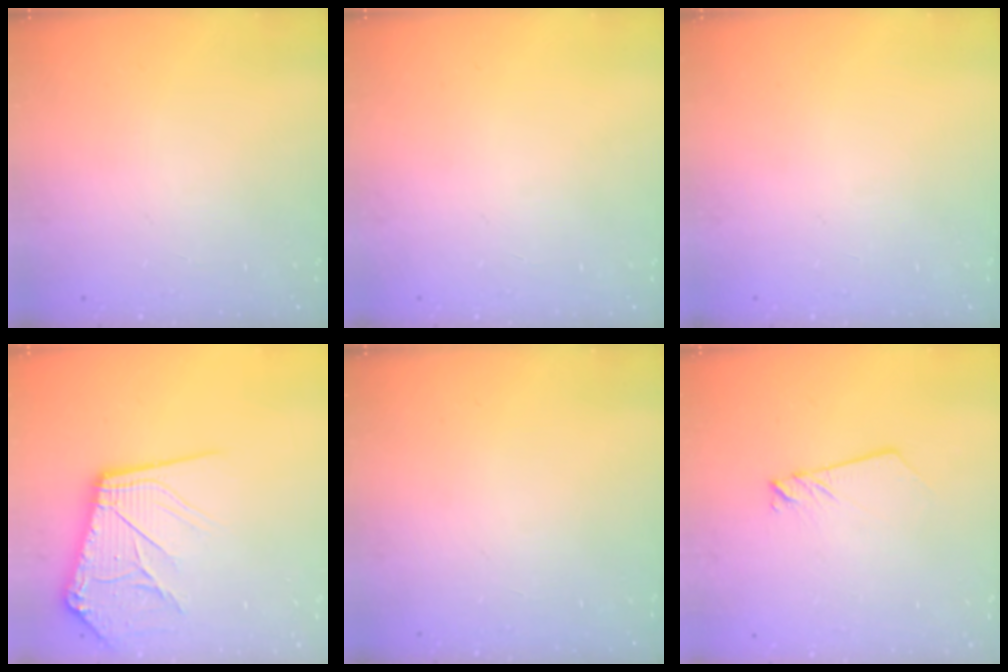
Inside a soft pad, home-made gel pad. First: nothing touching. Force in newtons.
{"total": 0.0}
{"total": 0.0}
{"total": 14.8, "press": 14.7, "slide": 2.0}
{"total": 0.0}
{"total": 2.5, "press": 2.5, "slide": 0.1}